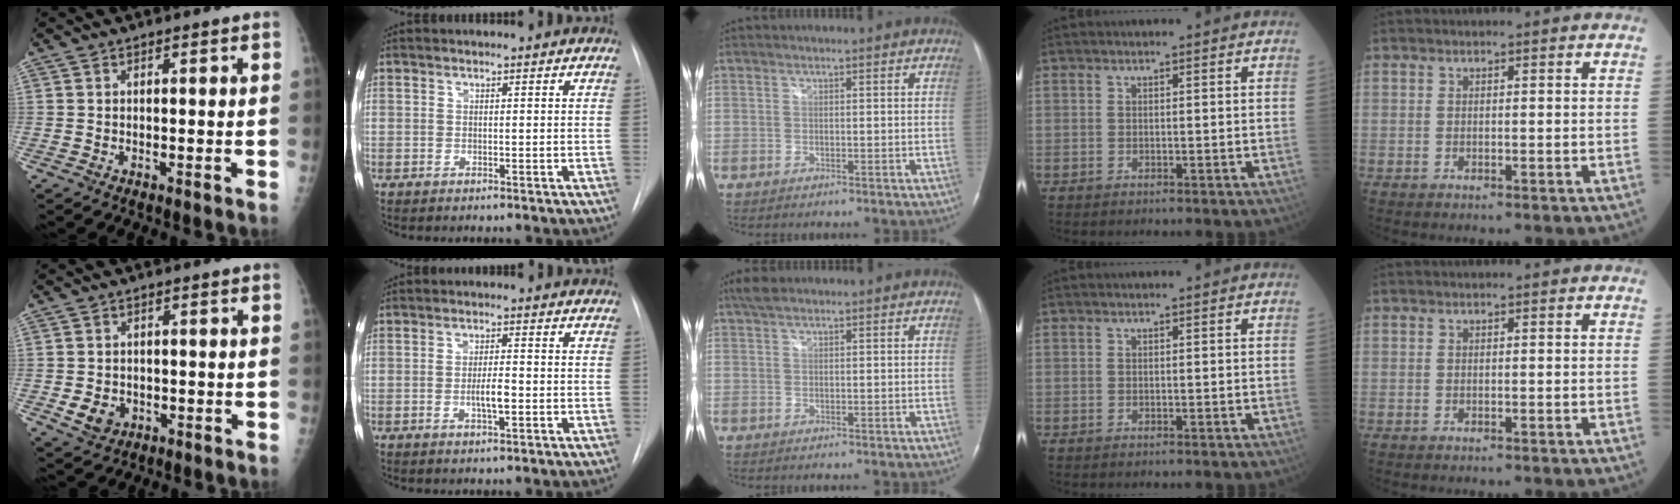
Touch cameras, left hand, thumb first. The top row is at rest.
{"thumb": {"total": 4.3, "force": [-1.3, 3.6, 2.1], "torque": [-0.024, 0.003, -0.011]}, "index": {"total": 3.4, "force": [-0.9, 0.7, 3.2], "torque": [-0.057, 0.000, -0.014]}, "middle": {"total": 2.4, "force": [1.9, 0.6, 1.4], "torque": [-0.033, 0.016, 0.039]}}